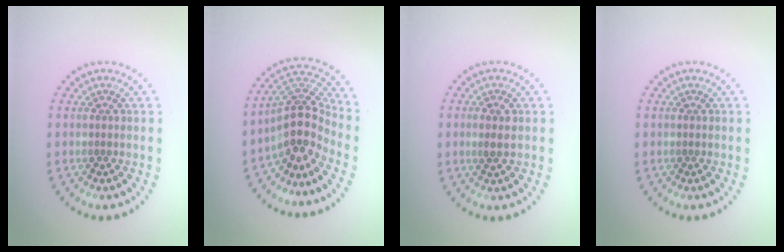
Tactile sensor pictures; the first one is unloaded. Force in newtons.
{"total": 4.5, "press": 3.4, "slide": 3.0}
{"total": 1.7, "press": 1.7, "slide": 0.3}
{"total": 0.0}